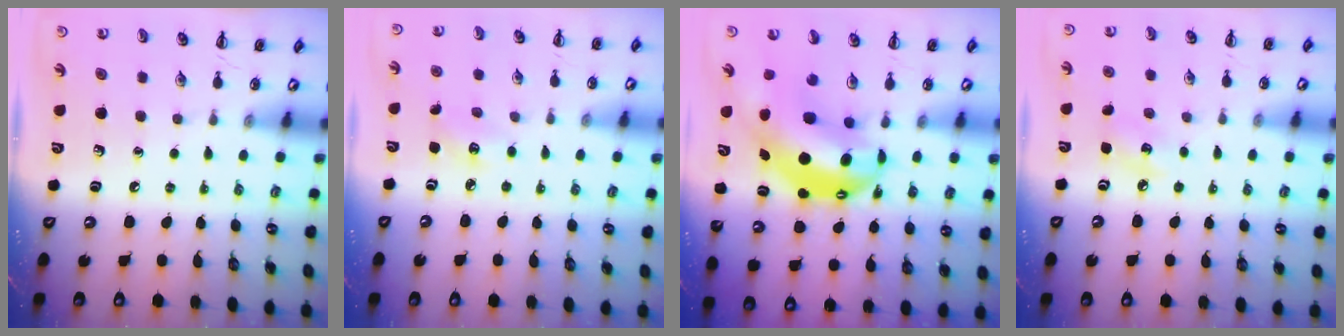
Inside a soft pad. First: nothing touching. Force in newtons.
{"total": 3.2, "press": 3.1, "slide": 0.8}
{"total": 11.2, "press": 10.8, "slide": 2.7}
{"total": 5.9, "press": 5.6, "slide": 1.8}